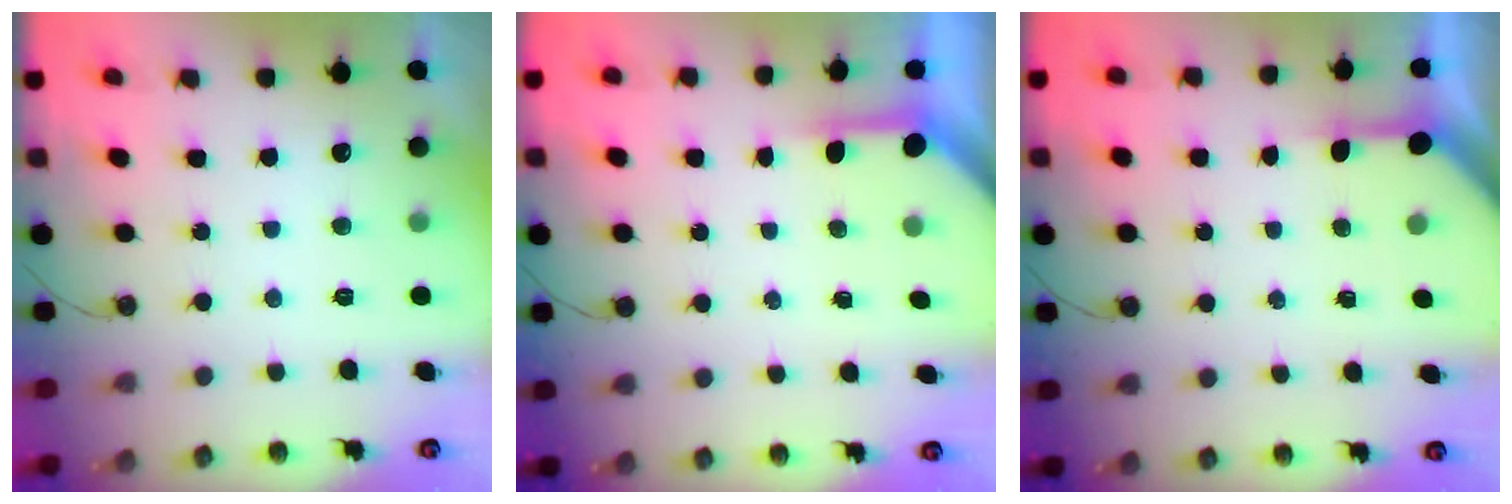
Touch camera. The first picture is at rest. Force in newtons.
{"total": 4.0, "press": 3.9, "slide": 0.4}
{"total": 4.3, "press": 4.3, "slide": 0.1}